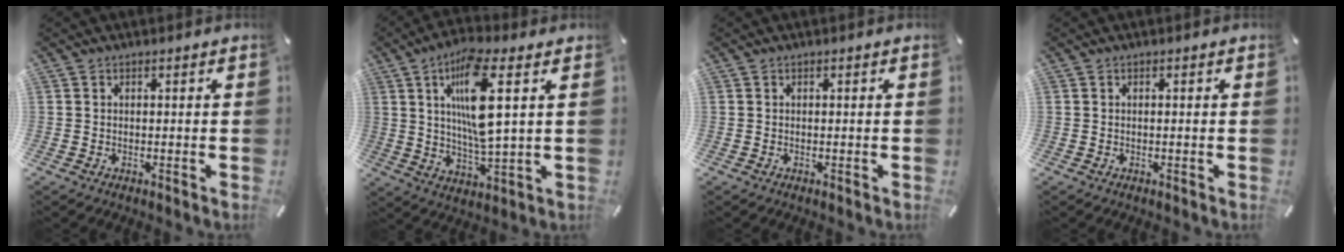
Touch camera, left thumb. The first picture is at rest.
{"total": 14.3, "force": [4.2, 3.6, 13.2], "torque": [-0.262, -0.012, 0.064]}
{"total": 0.0}
{"total": 0.0}